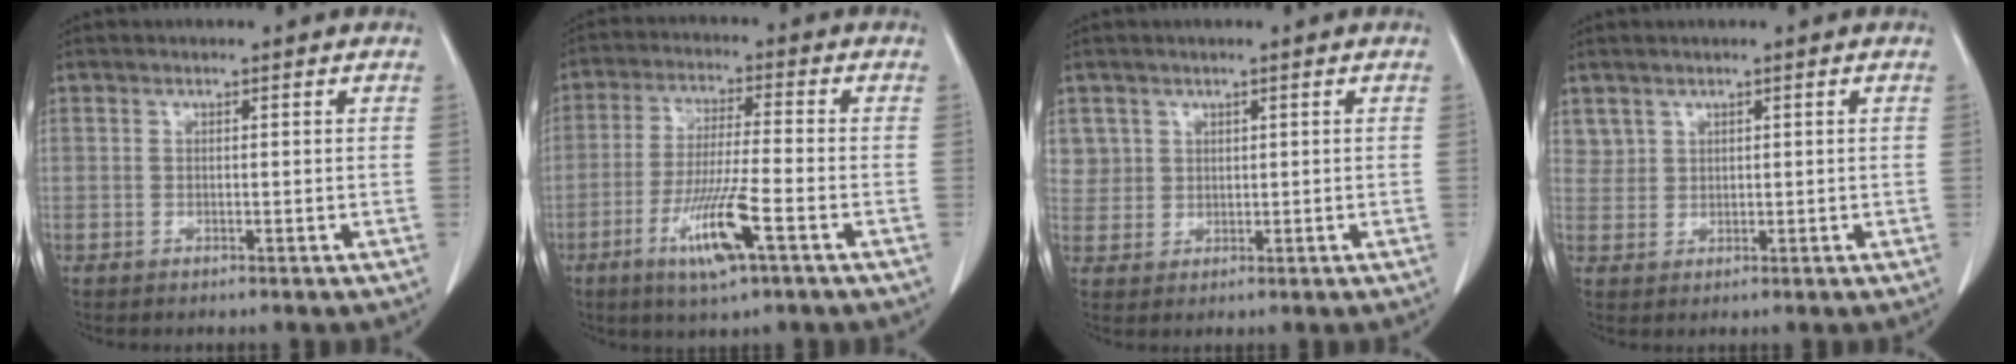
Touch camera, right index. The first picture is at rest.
{"total": 10.2, "force": [-4.6, 0.4, 9.0], "torque": [-0.176, -0.017, -0.086]}
{"total": 3.0, "force": [1.4, 2.7, -0.2], "torque": [0.024, 0.003, 0.021]}
{"total": 2.0, "force": [1.2, 1.5, -0.1], "torque": [0.016, 0.005, 0.017]}